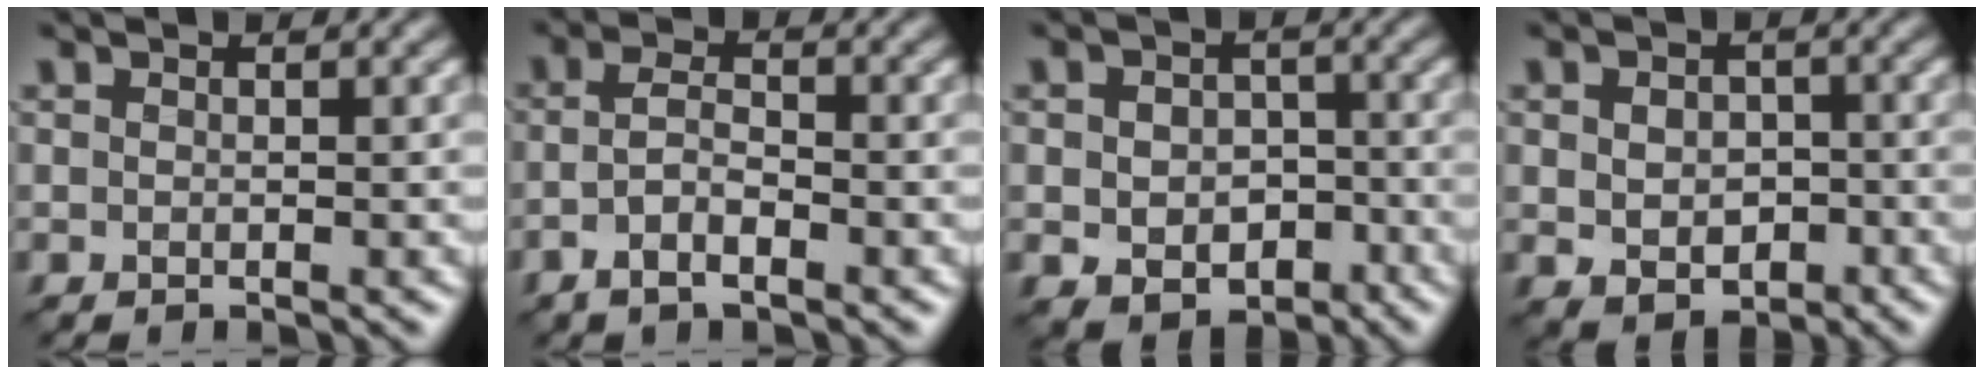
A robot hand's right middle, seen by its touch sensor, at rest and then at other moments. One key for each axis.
{"total": 2.8, "fx": -1.5, "fy": 0.8, "fz": 2.2, "tx": -0.047, "ty": 0.007, "tz": -0.034}
{"total": 5.9, "fx": -2.3, "fy": 4.4, "fz": 3.2, "tx": -0.037, "ty": -0.017, "tz": -0.032}
{"total": 3.6, "fx": -0.7, "fy": 2.7, "fz": 2.2, "tx": -0.035, "ty": -0.007, "tz": -0.008}